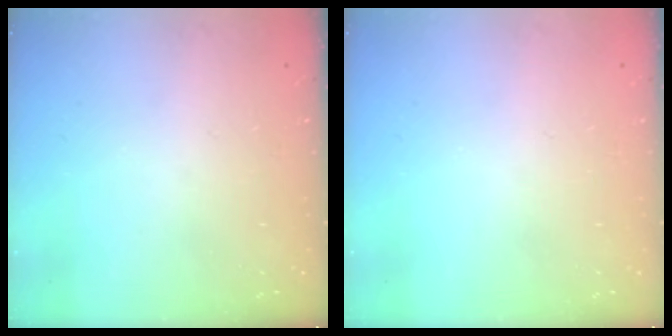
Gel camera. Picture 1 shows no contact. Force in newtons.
{"total": 0.0}